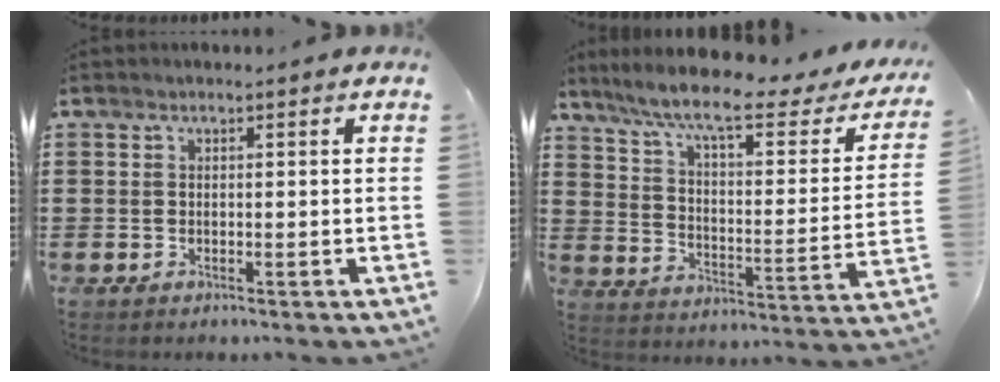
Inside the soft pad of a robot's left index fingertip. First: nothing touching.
{"total": 9.6, "force": [7.3, 1.2, 6.1], "torque": [-0.138, -0.043, 0.119]}